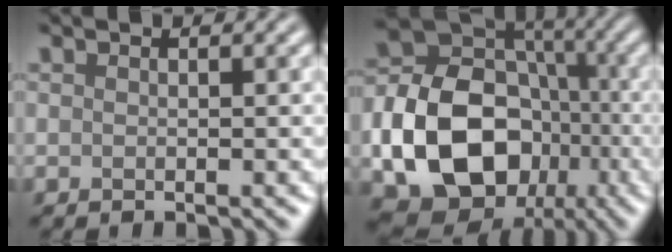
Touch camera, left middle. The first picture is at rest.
{"total": 14.9, "force": [-4.1, 11.3, 8.7], "torque": [-0.175, -0.015, -0.072]}